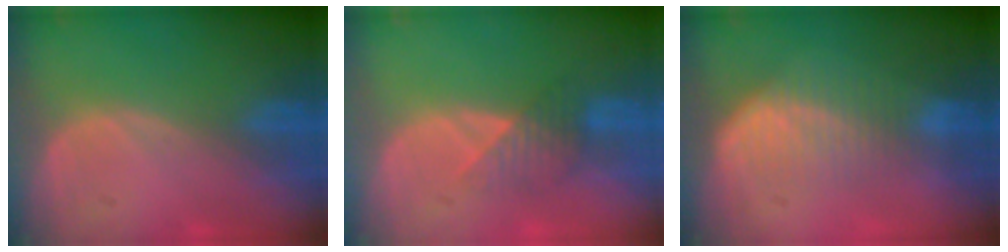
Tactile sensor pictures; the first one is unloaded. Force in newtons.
{"total": 4.0, "press": 3.6, "slide": 1.7}
{"total": 6.5, "press": 5.9, "slide": 2.7}